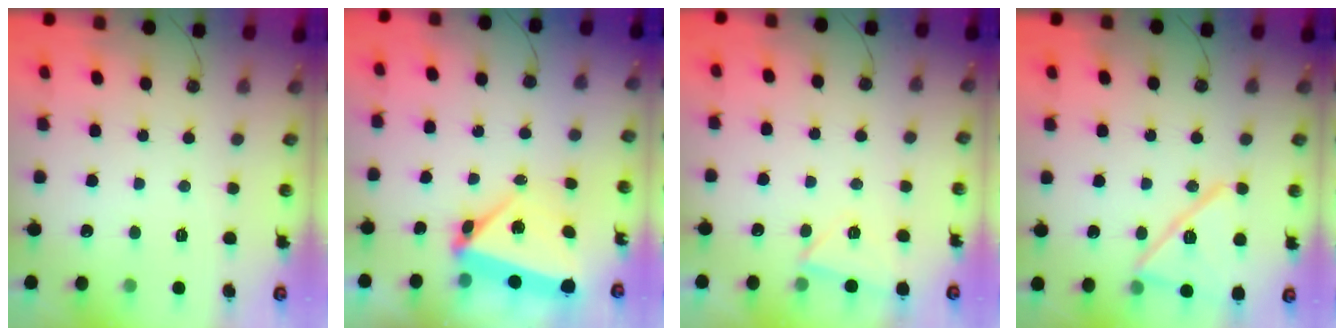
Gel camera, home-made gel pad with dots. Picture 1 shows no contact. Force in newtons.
{"total": 6.7, "press": 6.6, "slide": 0.9}
{"total": 3.4, "press": 2.7, "slide": 2.0}
{"total": 15.3, "press": 15.3, "slide": 0.3}